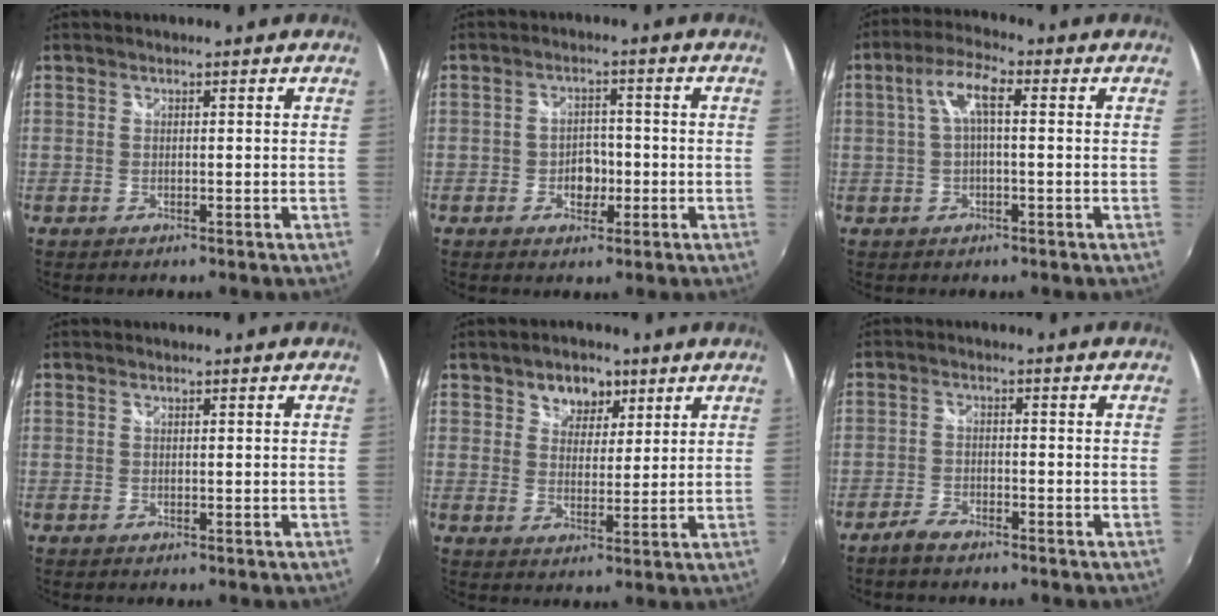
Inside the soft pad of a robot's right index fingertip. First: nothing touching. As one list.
[{"total": 3.7, "force": [-1.3, 2.8, 2.0], "torque": [-0.033, 0.006, -0.019]}, {"total": 5.7, "force": [0.7, 1.6, 5.5], "torque": [-0.106, 0.015, 0.015]}, {"total": 0.0}, {"total": 6.2, "force": [3.5, 4.5, 2.4], "torque": [-0.033, 0.011, 0.058]}, {"total": 3.3, "force": [-2.8, 0.9, 1.4], "torque": [-0.046, -0.001, -0.059]}]